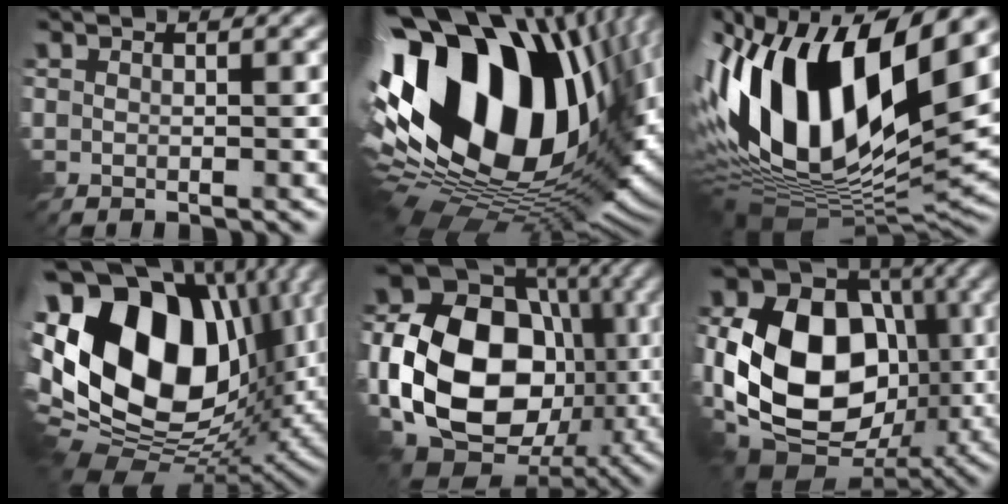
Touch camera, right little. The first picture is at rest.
{"total": 21.0, "force": [3.4, 12.0, 17.0], "torque": [-0.314, -0.007, 0.049]}
{"total": 16.1, "force": [2.3, 8.5, 13.5], "torque": [-0.266, 0.009, 0.029]}
{"total": 19.8, "force": [2.2, 12.6, 15.1], "torque": [-0.322, 0.014, 0.032]}
{"total": 17.6, "force": [-1.9, 13.1, 11.6], "torque": [-0.225, -0.015, -0.042]}
{"total": 14.8, "force": [-1.0, 10.8, 10.0], "torque": [-0.194, -0.009, -0.032]}